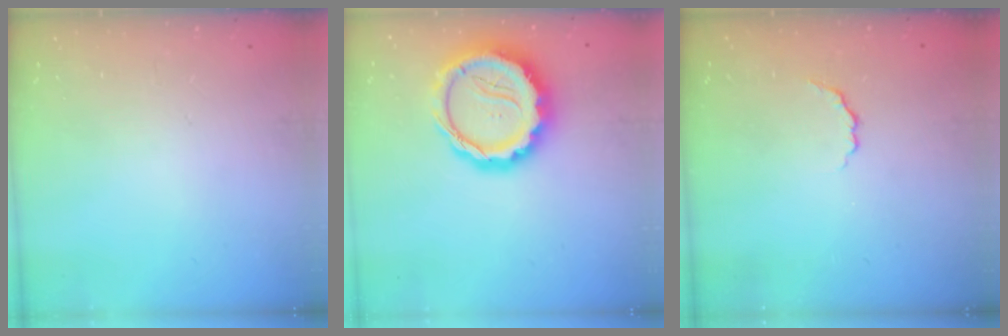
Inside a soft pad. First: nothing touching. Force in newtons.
{"total": 16.4, "press": 16.0, "slide": 3.6}
{"total": 3.0, "press": 2.9, "slide": 0.9}